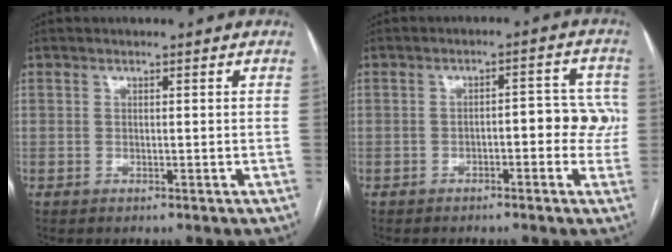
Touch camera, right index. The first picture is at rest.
{"total": 6.2, "force": [-1.1, 2.6, 5.5], "torque": [-0.058, 0.030, -0.015]}